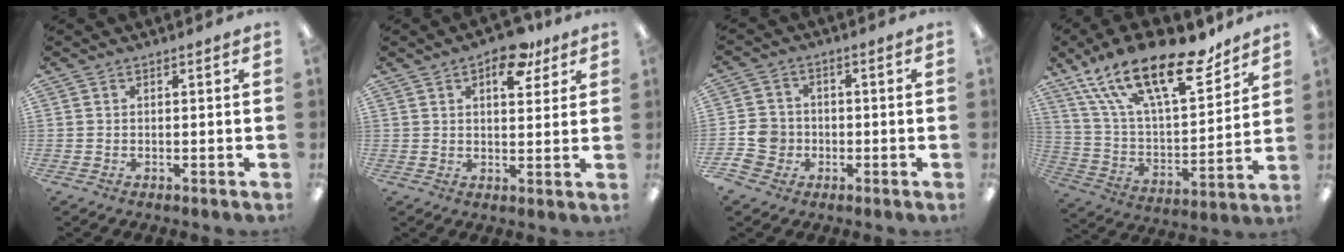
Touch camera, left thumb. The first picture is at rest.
{"total": 10.2, "force": [5.8, 5.1, 6.6], "torque": [-0.068, -0.027, 0.094]}
{"total": 7.2, "force": [-2.2, 6.4, 2.6], "torque": [-0.066, 0.013, -0.041]}
{"total": 25.3, "force": [17.3, 9.4, 15.9], "torque": [-0.266, -0.099, 0.295]}